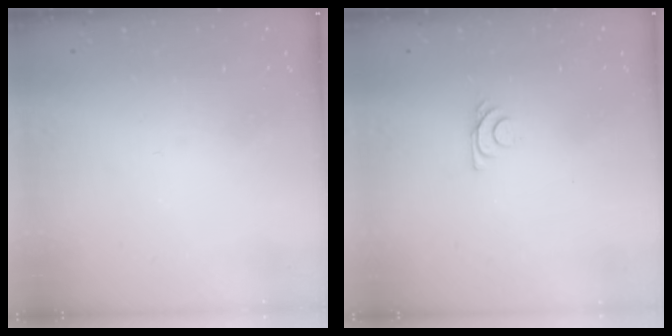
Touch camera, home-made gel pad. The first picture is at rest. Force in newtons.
{"total": 6.2, "press": 6.2, "slide": 0.8}